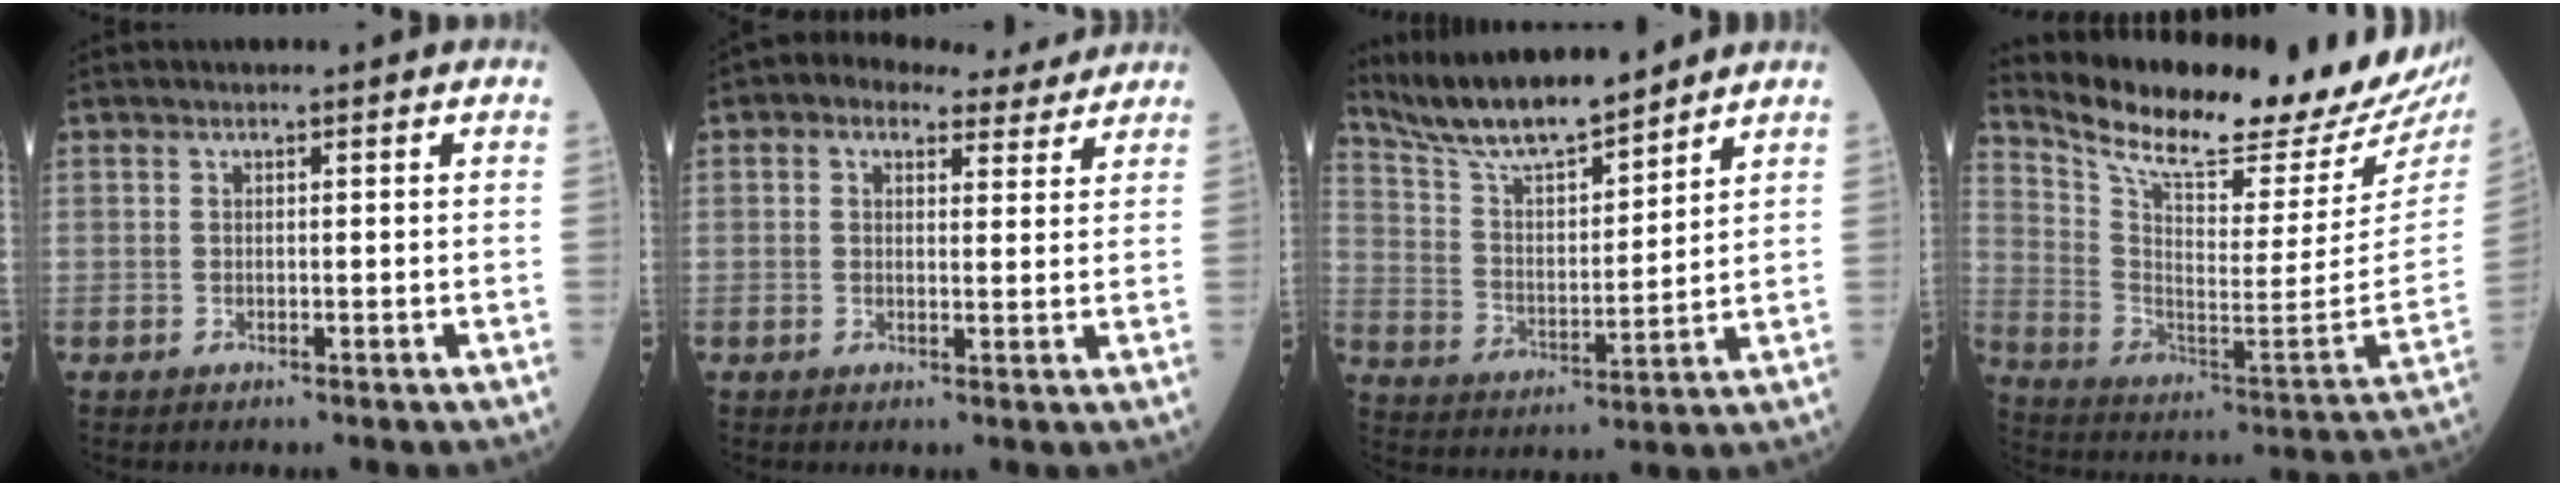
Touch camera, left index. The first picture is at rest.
{"total": 7.0, "force": [5.5, 3.4, 2.6], "torque": [-0.037, 0.027, 0.070]}
{"total": 13.7, "force": [12.5, 1.5, 5.6], "torque": [-0.110, 0.008, 0.231]}
{"total": 25.2, "force": [22.5, 1.9, 11.1], "torque": [-0.205, -0.086, 0.330]}